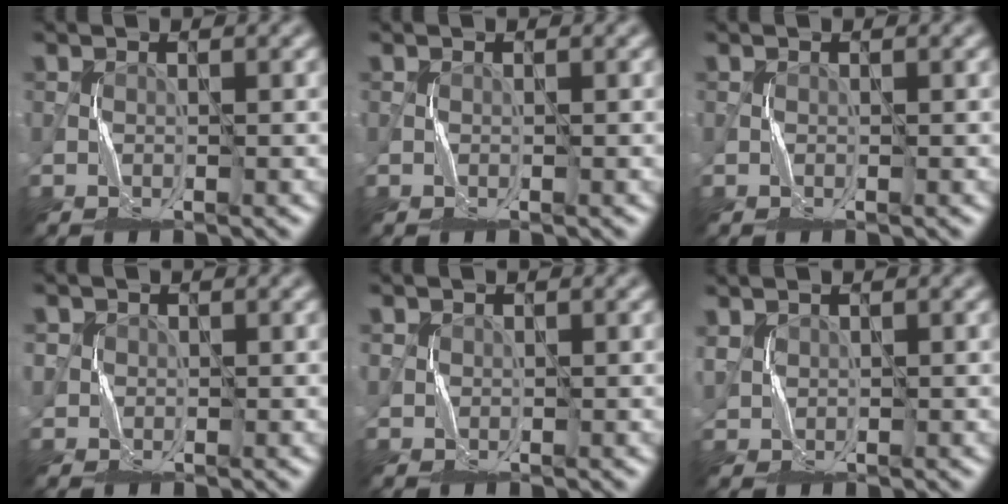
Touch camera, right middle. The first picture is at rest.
{"total": 0.0}
{"total": 0.0}
{"total": 1.3, "force": [0.6, 1.1, -0.3], "torque": [0.004, -0.004, 0.015]}
{"total": 0.9, "force": [0.5, 0.6, -0.4], "torque": [0.010, -0.005, 0.010]}
{"total": 1.3, "force": [1.1, 0.7, 0.0], "torque": [-0.006, 0.000, 0.025]}